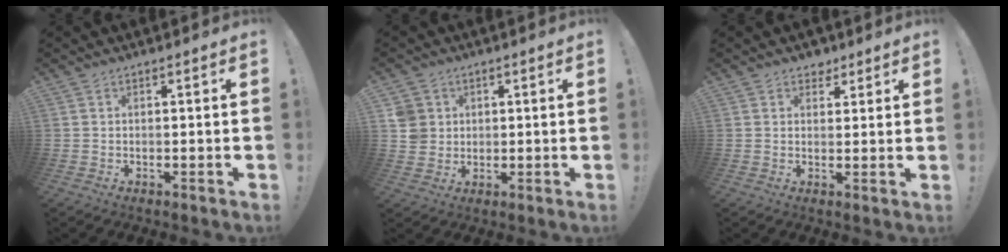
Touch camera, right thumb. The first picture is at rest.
{"total": 5.8, "force": [1.7, 5.4, 1.2], "torque": [-0.023, -0.007, 0.036]}
{"total": 3.9, "force": [2.6, 2.9, 0.6], "torque": [0.002, -0.014, 0.046]}